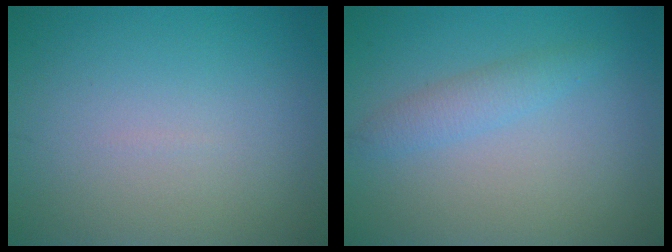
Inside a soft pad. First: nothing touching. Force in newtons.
{"total": 2.0, "press": 2.0, "slide": 0.1}